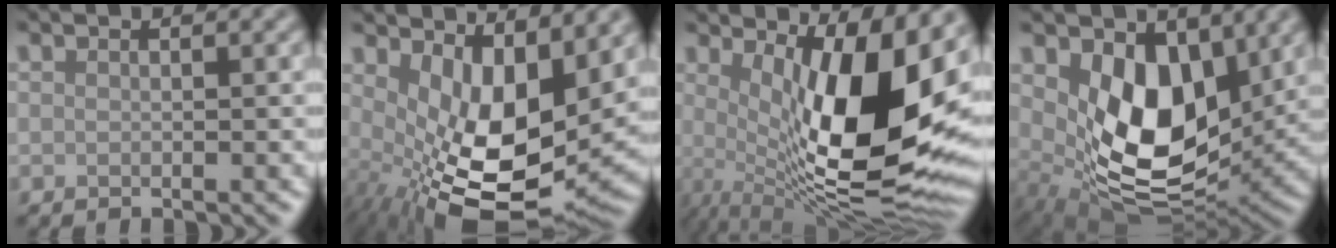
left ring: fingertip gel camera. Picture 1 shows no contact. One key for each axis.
{"total": 10.8, "fx": 0.4, "fy": 5.3, "fz": 9.4, "tx": -0.170, "ty": -0.035, "tz": 0.019}
{"total": 14.3, "fx": 2.3, "fy": 4.7, "fz": 13.3, "tx": -0.188, "ty": -0.025, "tz": 0.045}
{"total": 9.3, "fx": 2.2, "fy": 5.6, "fz": 7.1, "tx": -0.129, "ty": -0.029, "tz": 0.042}